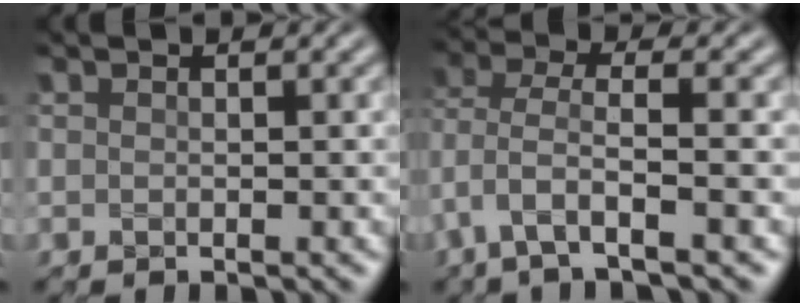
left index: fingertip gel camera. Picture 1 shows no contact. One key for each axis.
{"total": 4.5, "fx": -2.0, "fy": 1.4, "fz": 3.8, "tx": -0.087, "ty": -0.001, "tz": -0.044}